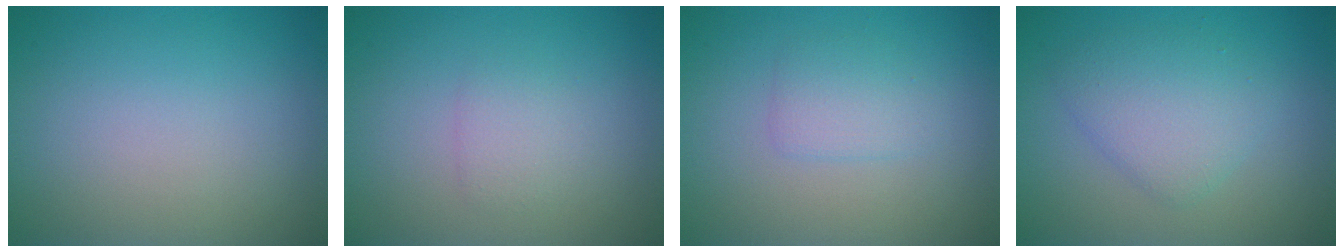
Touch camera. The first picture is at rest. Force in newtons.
{"total": 1.4, "press": 1.4, "slide": 0.0}
{"total": 1.9, "press": 1.9, "slide": 0.1}
{"total": 3.5, "press": 3.5, "slide": 0.3}